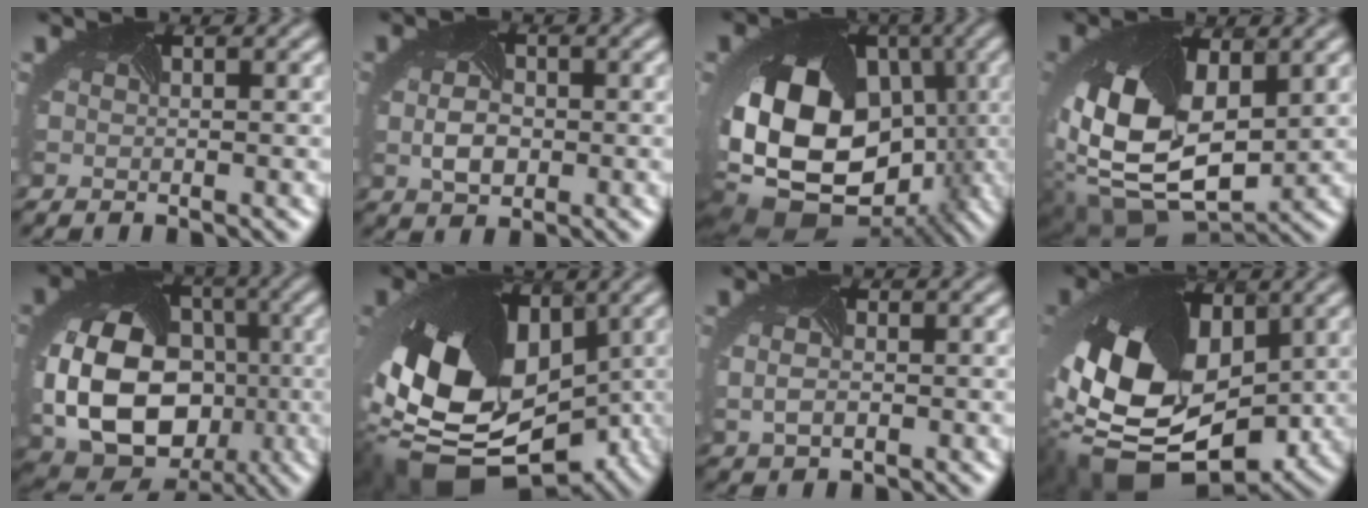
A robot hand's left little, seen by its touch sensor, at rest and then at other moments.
{"total": 2.4, "force": [-0.2, 1.9, 1.5], "torque": [-0.046, 0.000, -0.005]}
{"total": 16.7, "force": [-3.4, 12.3, 10.7], "torque": [-0.212, -0.032, -0.036]}
{"total": 14.0, "force": [1.1, 9.0, 10.7], "torque": [-0.242, -0.037, 0.038]}
{"total": 14.3, "force": [-2.1, 11.2, 8.7], "torque": [-0.172, -0.033, -0.028]}
{"total": 17.1, "force": [-3.9, 11.8, 11.7], "torque": [-0.242, -0.040, -0.039]}
{"total": 2.4, "force": [0.2, 1.9, 1.4], "torque": [-0.033, 0.006, 0.004]}
{"total": 15.3, "force": [-1.6, 10.4, 11.1], "torque": [-0.237, -0.030, -0.010]}